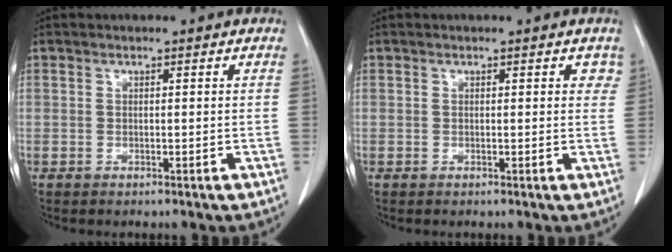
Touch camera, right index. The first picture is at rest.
{"total": 1.4, "force": [0.8, 0.9, 0.8], "torque": [0.004, 0.001, 0.001]}